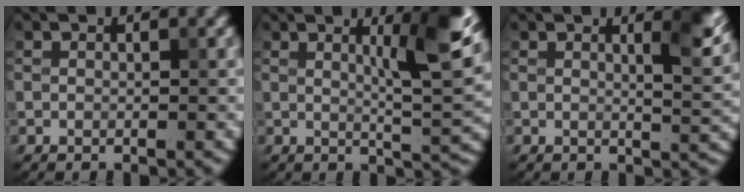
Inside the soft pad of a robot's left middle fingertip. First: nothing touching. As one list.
[{"total": 6.9, "force": [2.6, 1.1, 6.3], "torque": [-0.081, -0.001, 0.042]}, {"total": 3.8, "force": [1.6, 1.0, 3.3], "torque": [-0.038, 0.000, 0.021]}]